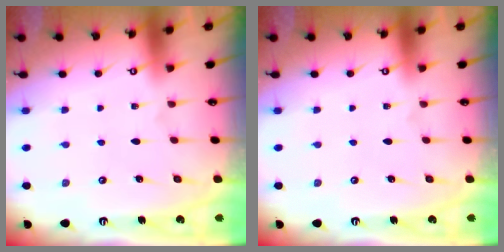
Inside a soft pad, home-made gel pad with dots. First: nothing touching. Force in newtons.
{"total": 0.0}